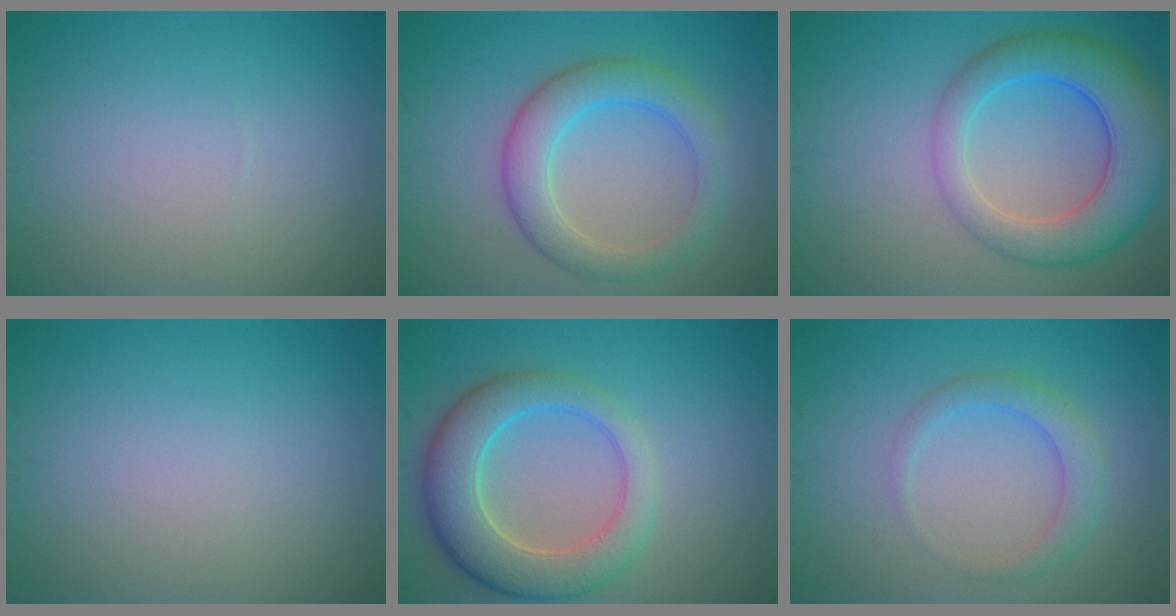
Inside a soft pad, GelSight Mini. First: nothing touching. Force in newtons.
{"total": 5.0, "press": 5.0, "slide": 0.1}
{"total": 7.6, "press": 7.6, "slide": 0.3}
{"total": 0.0}
{"total": 6.8, "press": 6.8, "slide": 0.4}
{"total": 2.6, "press": 2.6, "slide": 0.1}